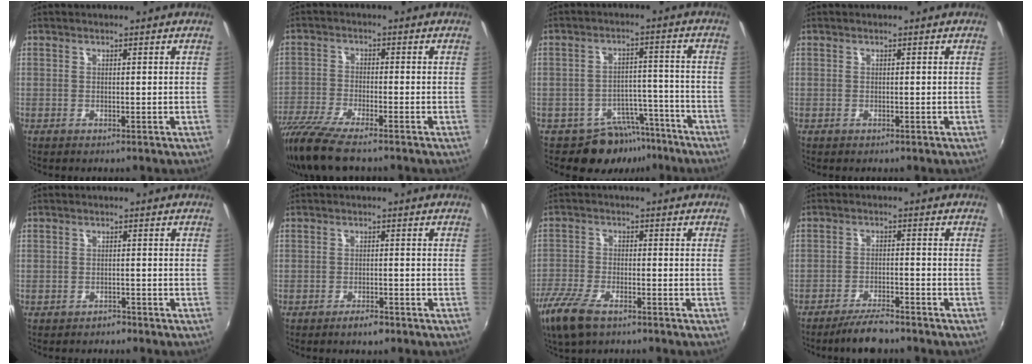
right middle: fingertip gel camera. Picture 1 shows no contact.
{"total": 11.4, "force": [-9.2, 1.7, 6.4], "torque": [-0.152, -0.041, -0.174]}
{"total": 8.8, "force": [-6.7, 5.3, 1.9], "torque": [-0.027, 0.029, -0.080]}
{"total": 0.0}
{"total": 1.5, "force": [-1.3, 0.8, 0.0], "torque": [-0.005, 0.004, -0.018]}
{"total": 2.6, "force": [-2.1, 0.8, 1.4], "torque": [-0.034, -0.001, -0.034]}
{"total": 10.3, "force": [-7.1, 3.9, 6.4], "torque": [-0.161, -0.027, -0.141]}
{"total": 5.7, "force": [-5.0, 1.0, 2.6], "torque": [-0.064, -0.002, -0.087]}